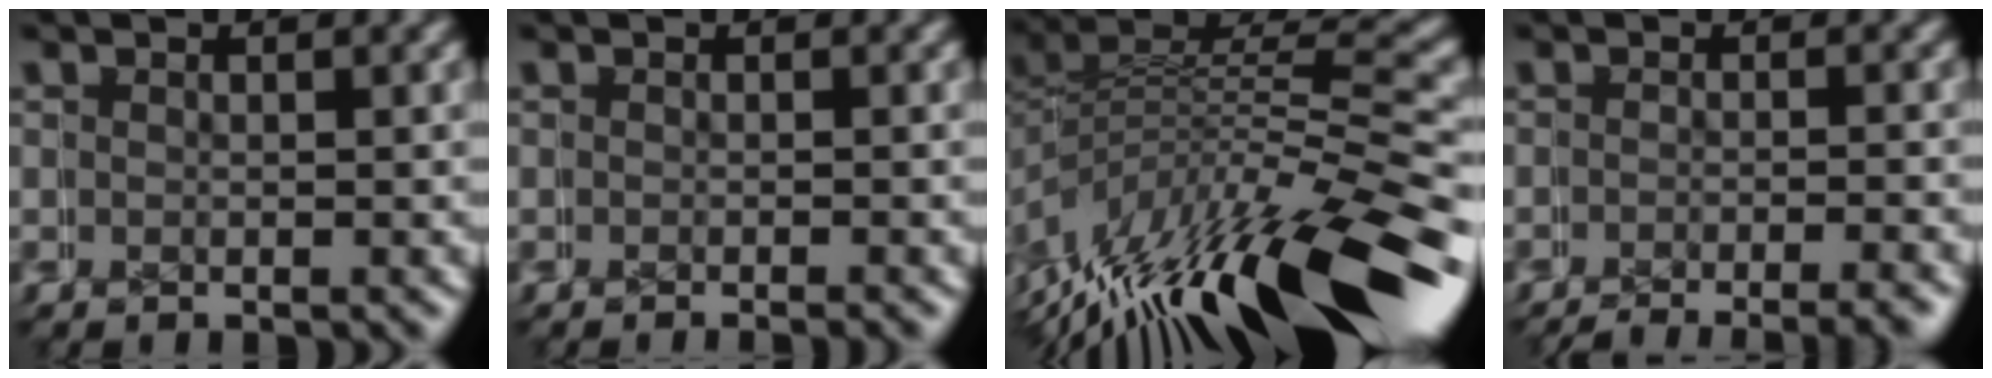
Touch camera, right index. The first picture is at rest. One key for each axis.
{"total": 1.2, "fx": -1.1, "fy": 0.2, "fz": 0.5, "tx": 0.001, "ty": 0.003, "tz": -0.018}
{"total": 10.2, "fx": -3.2, "fy": 4.1, "fz": 8.8, "tx": -0.148, "ty": -0.006, "tz": -0.040}
{"total": 6.2, "fx": -5.7, "fy": 1.5, "fz": 2.0, "tx": -0.012, "ty": -0.006, "tz": -0.085}